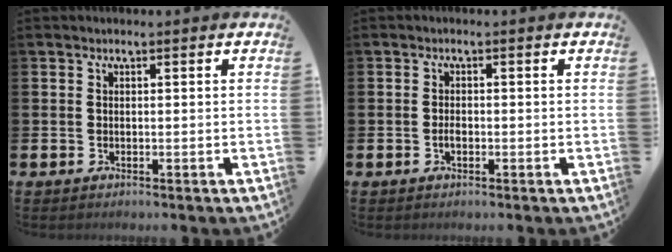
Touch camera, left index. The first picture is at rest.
{"total": 1.2, "force": [-0.4, 0.7, 0.9], "torque": [-0.016, 0.000, -0.008]}